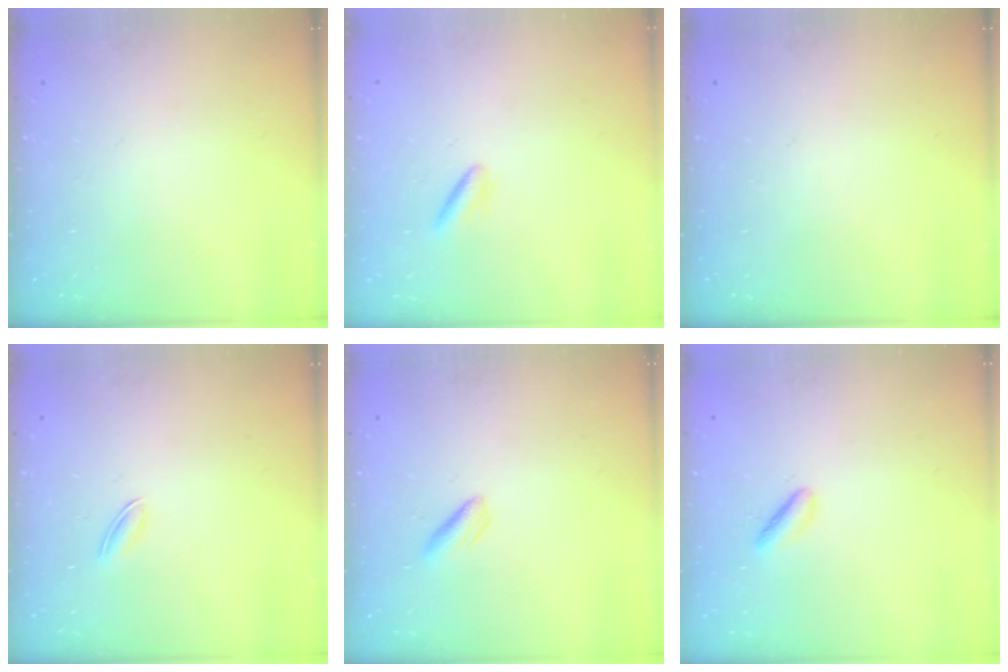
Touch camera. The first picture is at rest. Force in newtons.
{"total": 2.7, "press": 2.5, "slide": 1.0}
{"total": 0.0}
{"total": 2.5, "press": 2.4, "slide": 0.8}
{"total": 2.4, "press": 2.3, "slide": 0.9}
{"total": 2.7, "press": 2.6, "slide": 0.8}